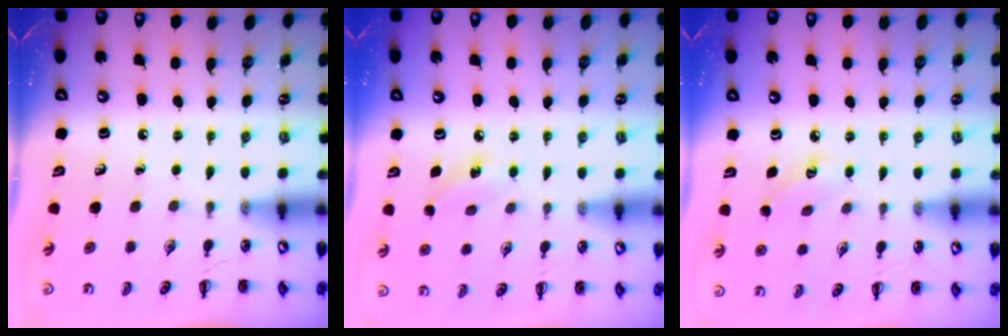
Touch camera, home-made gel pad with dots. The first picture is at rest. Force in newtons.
{"total": 5.2, "press": 5.0, "slide": 1.3}
{"total": 3.5, "press": 3.4, "slide": 0.9}